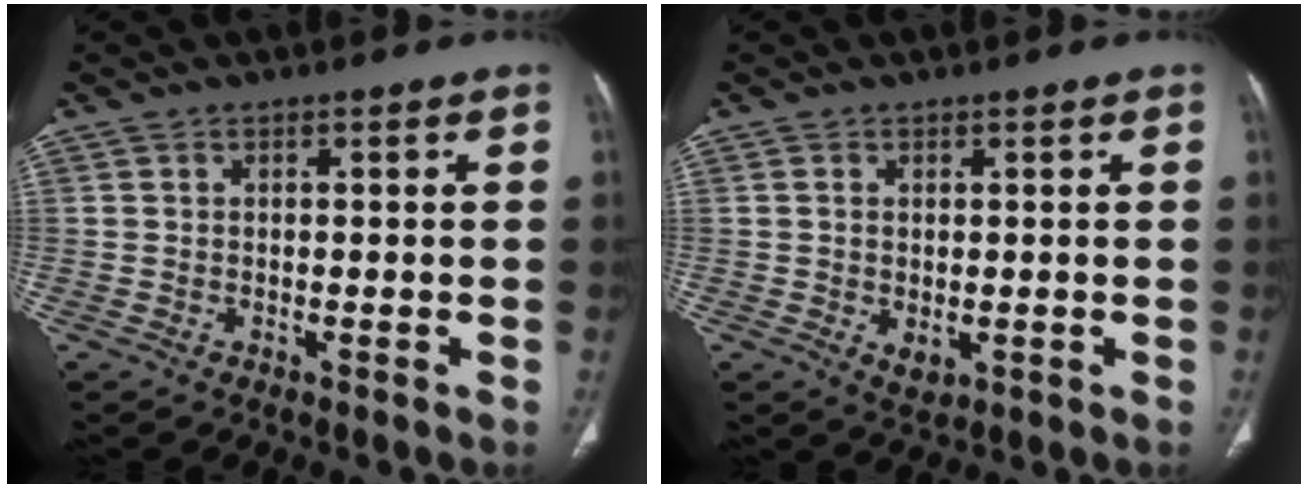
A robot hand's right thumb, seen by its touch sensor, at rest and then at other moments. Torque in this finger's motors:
{"motor_torque": [-0.32, 0.19, -0.09, -0.01, 0.06]}